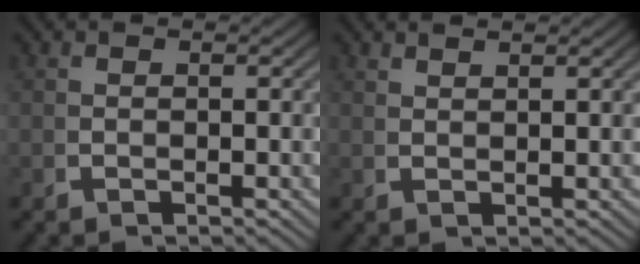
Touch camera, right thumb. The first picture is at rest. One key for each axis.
{"total": 1.6, "fx": 1.6, "fy": -0.5, "fz": 0.1, "tx": 0.005, "ty": 0.005, "tz": 0.034}